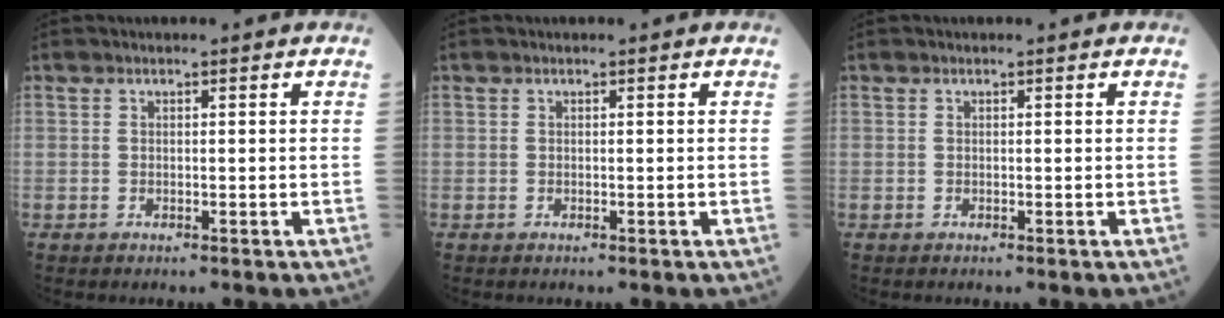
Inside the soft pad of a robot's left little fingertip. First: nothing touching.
{"total": 0.0}
{"total": 0.0}